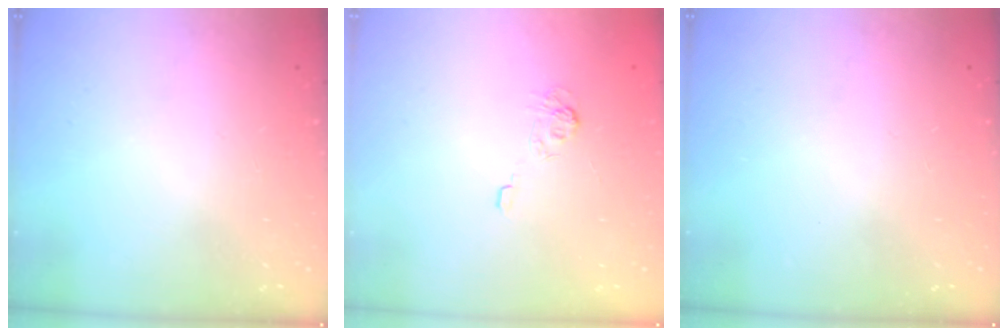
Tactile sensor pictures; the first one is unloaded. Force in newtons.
{"total": 3.3, "press": 2.9, "slide": 1.6}
{"total": 0.0}